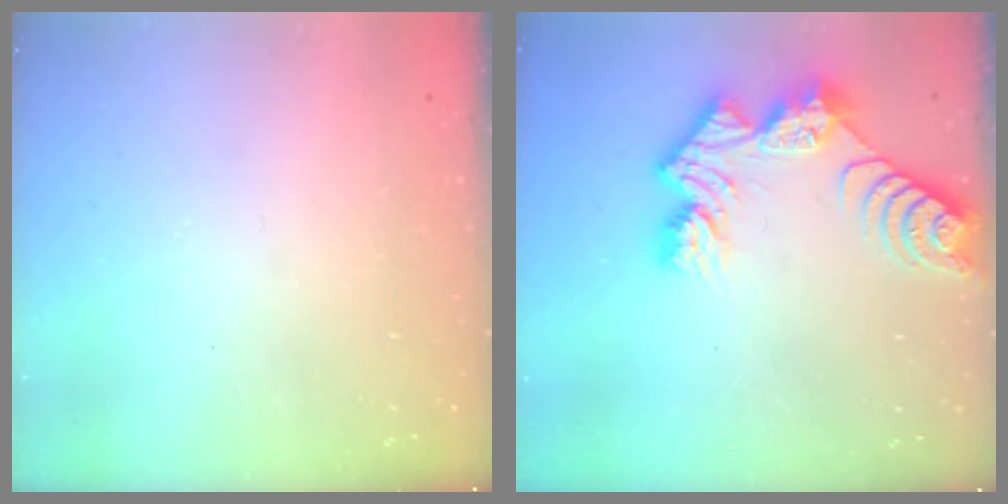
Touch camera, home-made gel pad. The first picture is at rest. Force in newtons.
{"total": 12.0, "press": 12.0, "slide": 1.0}